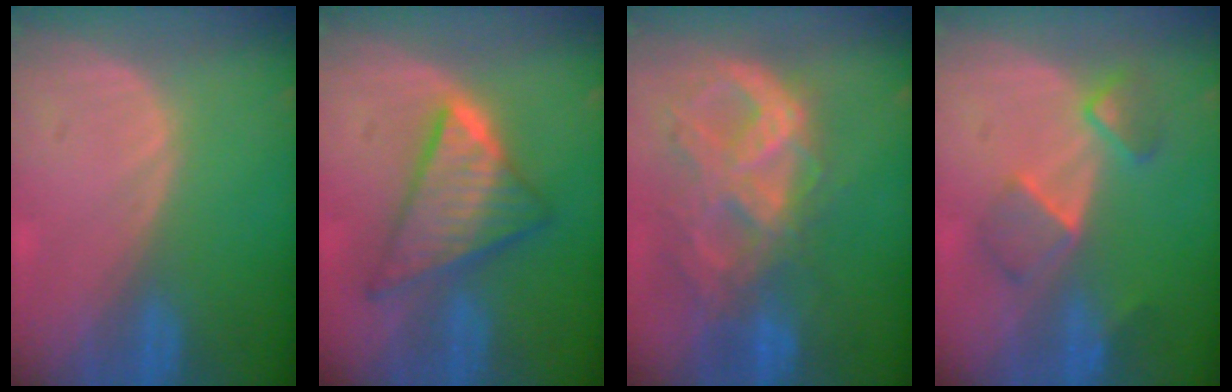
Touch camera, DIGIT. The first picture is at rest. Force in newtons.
{"total": 9.0, "press": 9.0, "slide": 0.7}
{"total": 10.7, "press": 9.0, "slide": 5.7}
{"total": 5.5, "press": 5.4, "slide": 1.2}